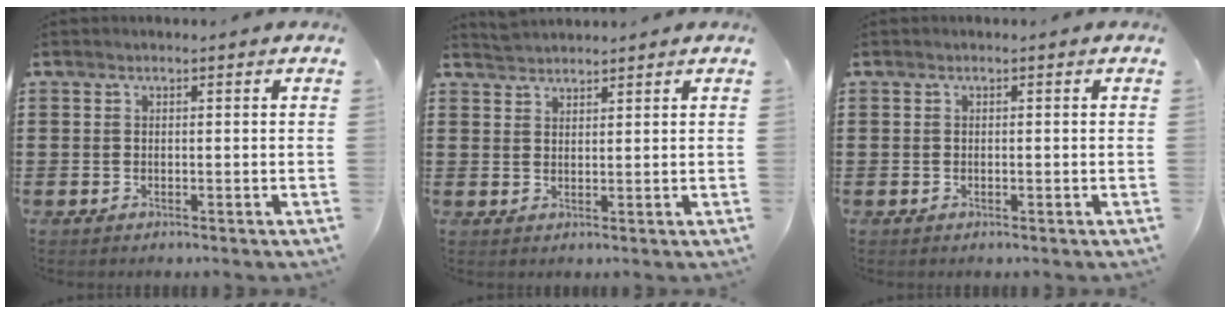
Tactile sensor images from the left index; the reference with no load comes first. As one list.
[{"total": 2.0, "force": [1.9, 0.0, -0.1], "torque": [-0.002, 0.003, 0.039]}, {"total": 0.0}]